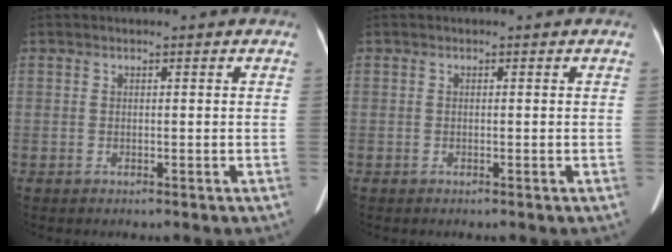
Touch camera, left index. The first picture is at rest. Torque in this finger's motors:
{"motor_torque": [0.00, 0.00, 0.01, 0.01]}